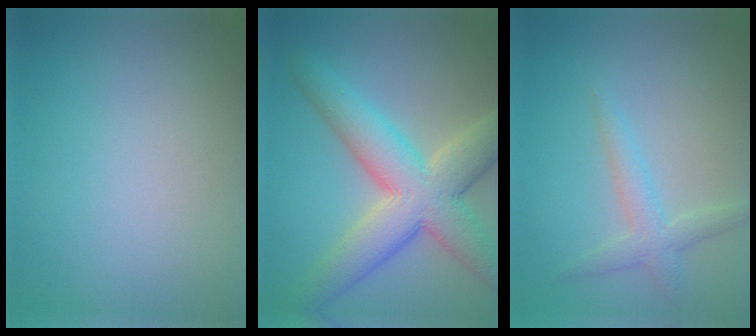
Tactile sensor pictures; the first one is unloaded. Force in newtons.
{"total": 8.9, "press": 8.9, "slide": 0.3}
{"total": 2.4, "press": 2.4, "slide": 0.1}